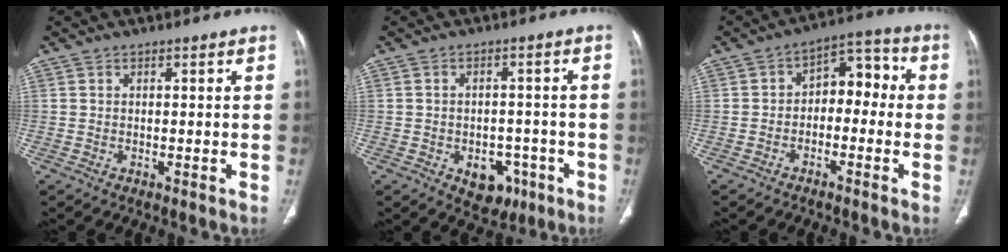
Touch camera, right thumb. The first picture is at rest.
{"total": 7.2, "force": [-3.1, 5.1, 3.9], "torque": [-0.022, 0.023, -0.032]}
{"total": 8.1, "force": [-0.8, 5.4, 6.0], "torque": [-0.049, 0.045, -0.028]}